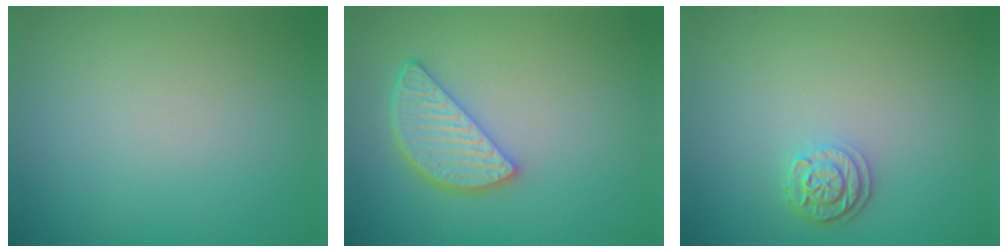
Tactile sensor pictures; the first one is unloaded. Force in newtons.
{"total": 4.1, "press": 3.5, "slide": 2.1}
{"total": 2.4, "press": 2.1, "slide": 1.2}